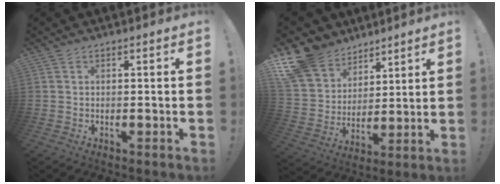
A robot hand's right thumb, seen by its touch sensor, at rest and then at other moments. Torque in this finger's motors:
{"motor_torque": [-0.85, 1.46, 0.00, 1.23, 0.25]}